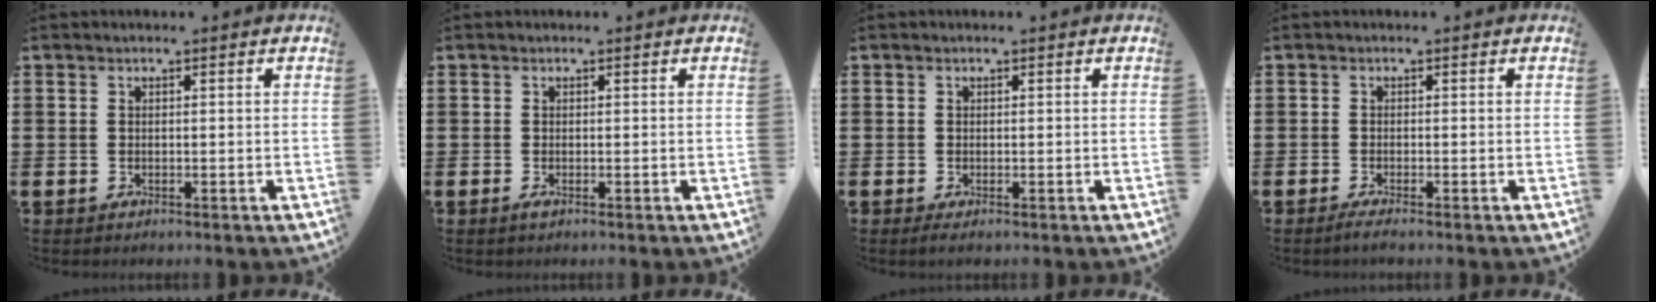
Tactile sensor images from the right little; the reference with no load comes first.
{"total": 0.7, "force": [-0.2, 0.1, 0.6], "torque": [-0.011, -0.002, -0.004]}
{"total": 0.5, "force": [-0.1, 0.0, 0.5], "torque": [-0.009, -0.001, -0.002]}
{"total": 0.9, "force": [-0.7, 0.0, 0.6], "torque": [-0.008, -0.005, -0.012]}